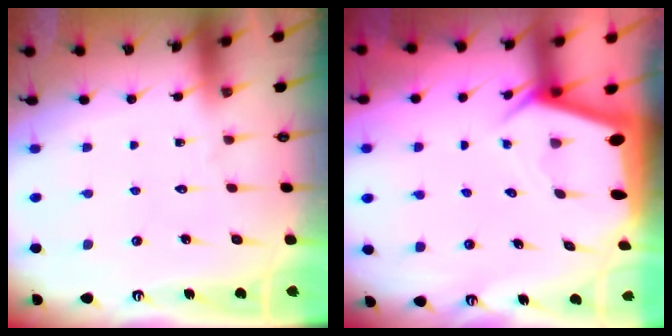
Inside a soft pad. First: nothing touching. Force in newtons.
{"total": 3.0, "press": 2.9, "slide": 0.4}